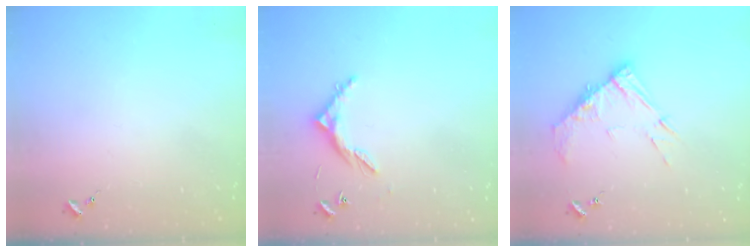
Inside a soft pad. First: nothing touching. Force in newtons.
{"total": 6.1, "press": 6.1, "slide": 0.4}
{"total": 11.1, "press": 11.0, "slide": 1.1}